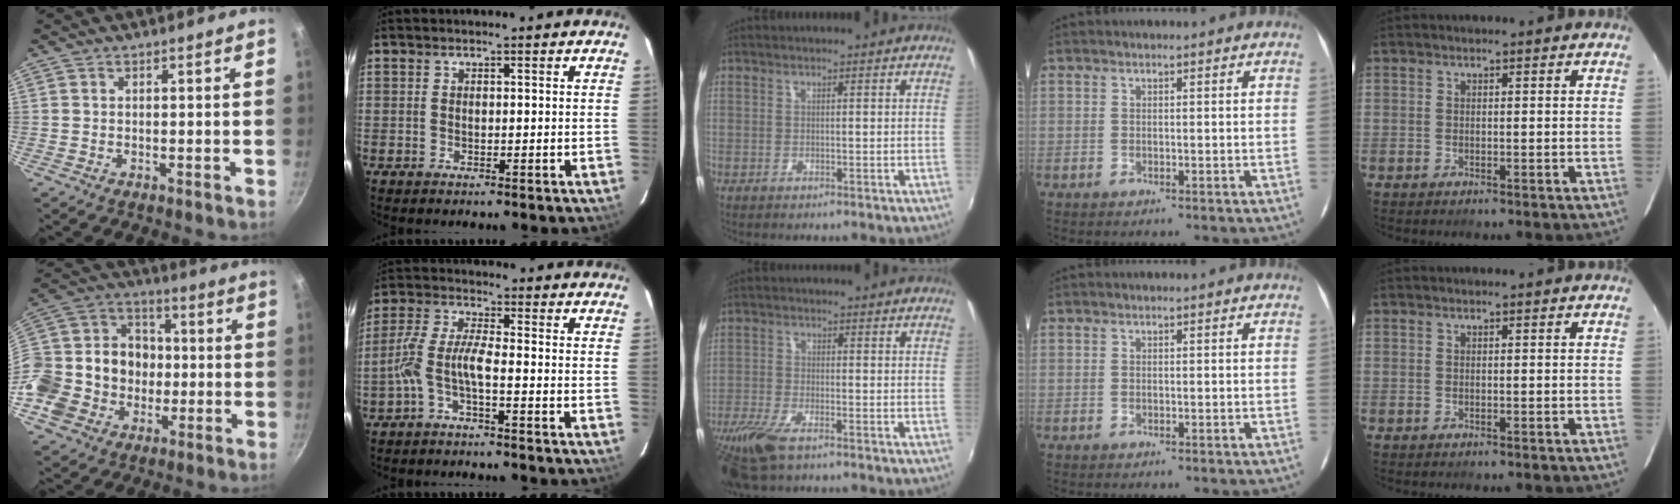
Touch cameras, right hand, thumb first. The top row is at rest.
{"thumb": {"total": 21.9, "force": [-3.5, 18.9, 10.6], "torque": [-0.207, 0.052, -0.053]}, "index": {"total": 5.5, "force": [-2.5, 0.7, 4.9], "torque": [-0.119, 0.010, -0.050]}, "middle": {"total": 11.1, "force": [-7.6, 3.6, 7.3], "torque": [-0.177, -0.038, -0.147]}}